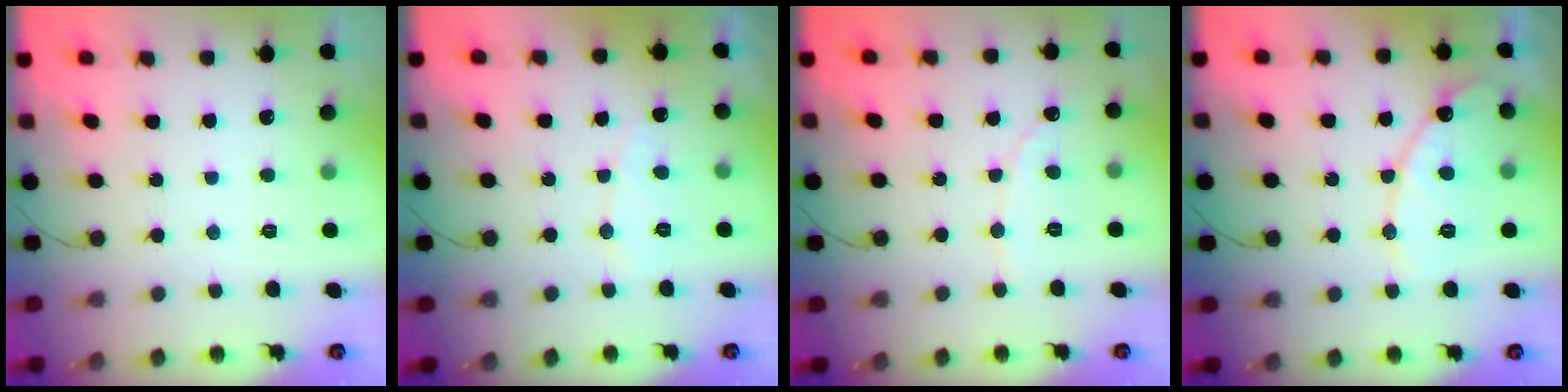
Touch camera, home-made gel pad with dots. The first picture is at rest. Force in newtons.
{"total": 5.2, "press": 5.2, "slide": 0.2}
{"total": 2.5, "press": 2.5, "slide": 0.1}
{"total": 12.5, "press": 12.5, "slide": 1.1}